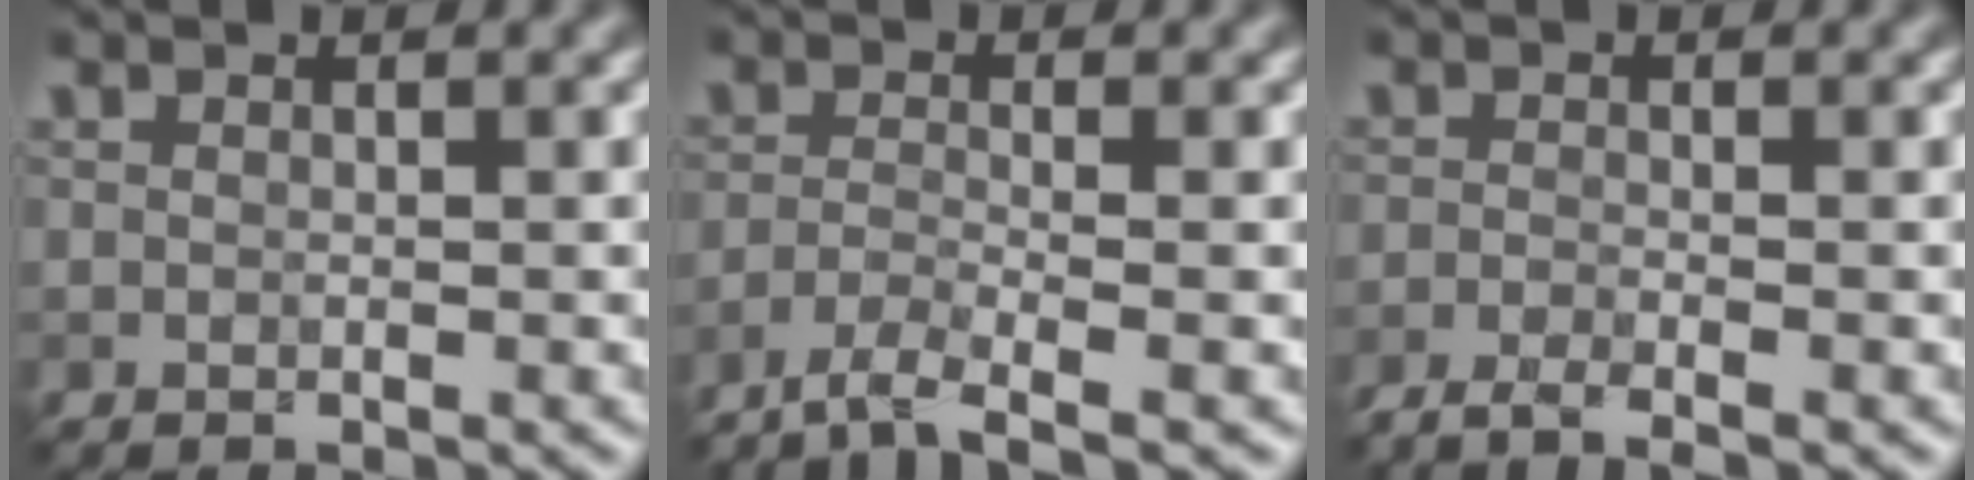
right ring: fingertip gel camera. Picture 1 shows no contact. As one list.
[{"total": 3.2, "force": [-2.5, 0.4, 2.1], "torque": [-0.039, -0.004, -0.059]}, {"total": 3.2, "force": [-2.5, 0.5, 1.9], "torque": [-0.042, -0.004, -0.055]}]